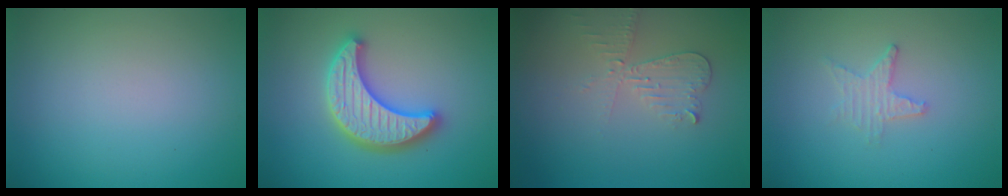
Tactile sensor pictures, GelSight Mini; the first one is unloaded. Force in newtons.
{"total": 5.4, "press": 5.3, "slide": 0.9}
{"total": 2.6, "press": 2.5, "slide": 0.6}
{"total": 1.7, "press": 1.6, "slide": 0.4}